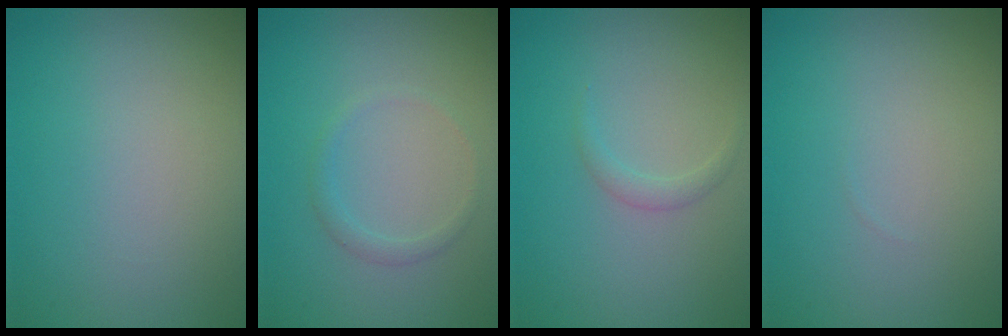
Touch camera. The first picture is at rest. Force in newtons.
{"total": 1.1, "press": 1.1, "slide": 0.1}
{"total": 1.0, "press": 1.0, "slide": 0.2}
{"total": 0.0}